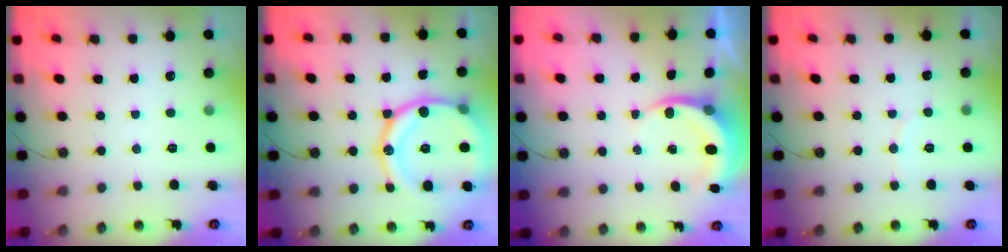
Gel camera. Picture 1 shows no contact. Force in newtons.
{"total": 21.9, "press": 21.7, "slide": 2.6}
{"total": 5.0, "press": 4.9, "slide": 0.7}
{"total": 3.1, "press": 3.1, "slide": 0.3}